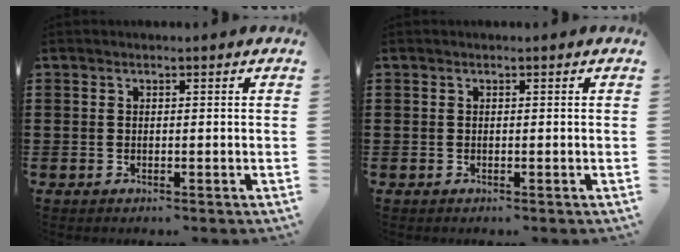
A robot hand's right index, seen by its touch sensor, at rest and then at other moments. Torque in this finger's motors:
{"motor_torque": [-0.11, 0.11, 0.00, 0.00]}